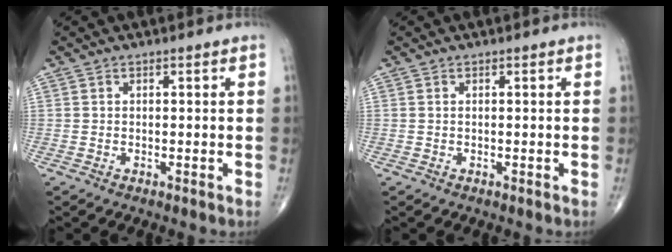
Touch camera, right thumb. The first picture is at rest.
{"total": 0.0}